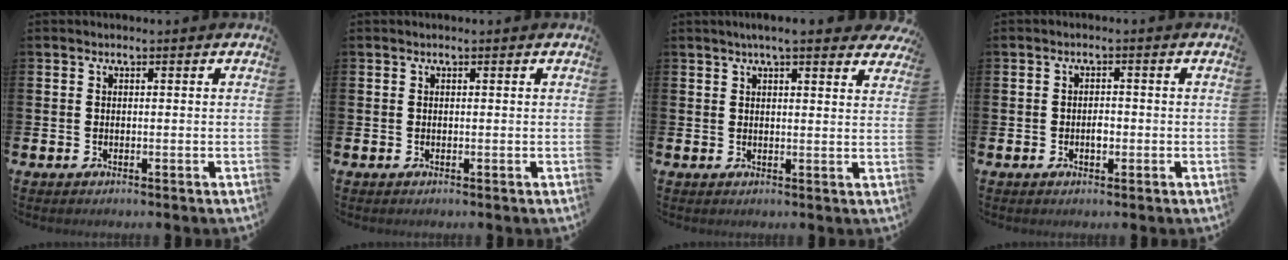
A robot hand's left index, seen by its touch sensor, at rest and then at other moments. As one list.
[{"total": 0.0}, {"total": 4.2, "force": [3.8, 0.3, 1.8], "torque": [-0.029, -0.016, 0.065]}, {"total": 1.6, "force": [-0.4, 1.0, 1.2], "torque": [-0.007, -0.003, -0.011]}]